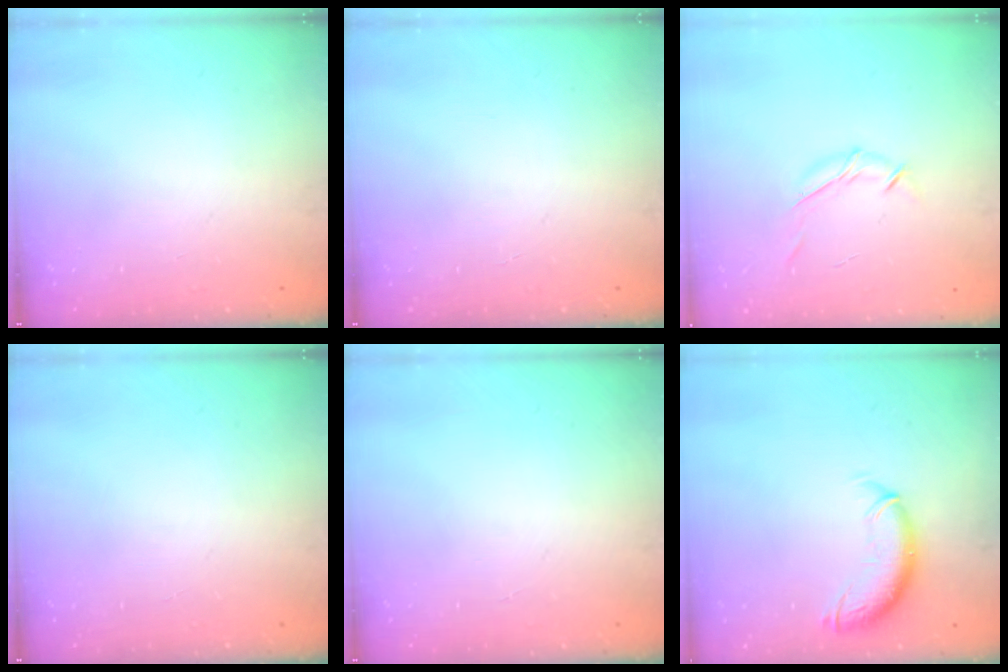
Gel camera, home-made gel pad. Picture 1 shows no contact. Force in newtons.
{"total": 0.0}
{"total": 6.4, "press": 6.3, "slide": 0.9}
{"total": 0.0}
{"total": 0.0}
{"total": 10.4, "press": 10.3, "slide": 0.9}